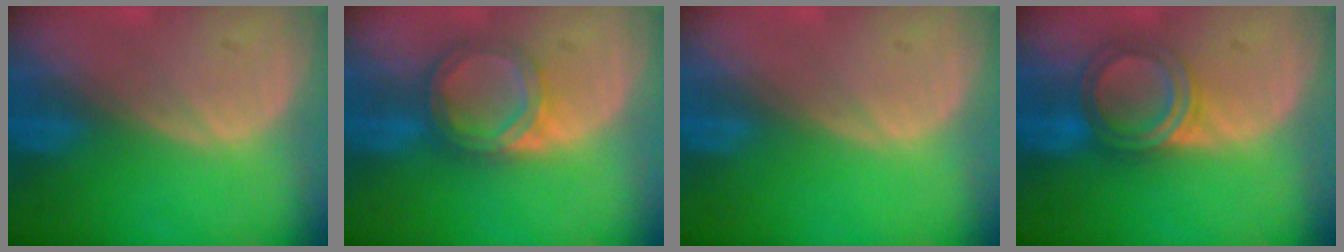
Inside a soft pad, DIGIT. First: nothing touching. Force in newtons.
{"total": 5.8, "press": 5.3, "slide": 2.4}
{"total": 0.0}
{"total": 5.3, "press": 5.2, "slide": 0.4}